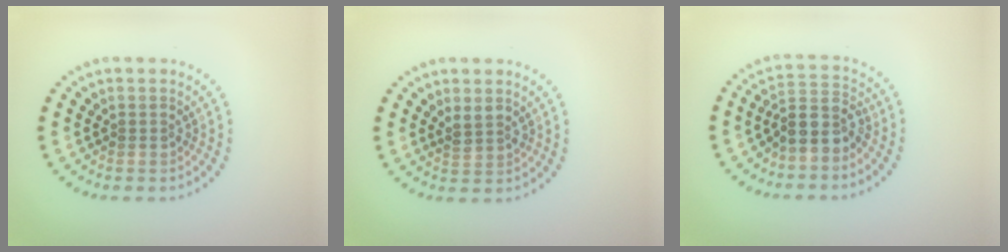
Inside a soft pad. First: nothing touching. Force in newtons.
{"total": 1.4, "press": 1.2, "slide": 0.7}
{"total": 3.4, "press": 2.7, "slide": 2.0}